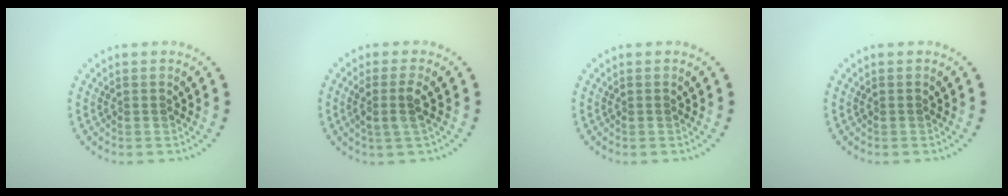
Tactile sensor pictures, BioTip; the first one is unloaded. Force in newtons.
{"total": 2.2, "press": 1.8, "slide": 1.3}
{"total": 0.0}
{"total": 0.0}